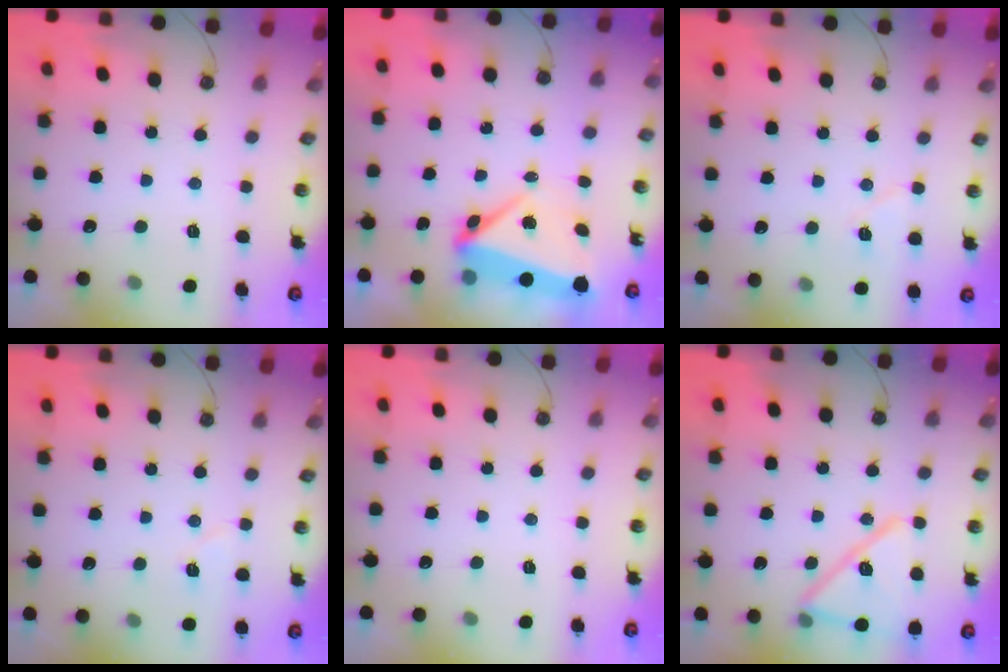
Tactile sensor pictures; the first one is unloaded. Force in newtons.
{"total": 5.9, "press": 5.0, "slide": 3.1}
{"total": 6.2, "press": 5.7, "slide": 2.5}
{"total": 4.6, "press": 4.3, "slide": 1.7}
{"total": 0.0}
{"total": 16.1, "press": 16.0, "slide": 2.4}